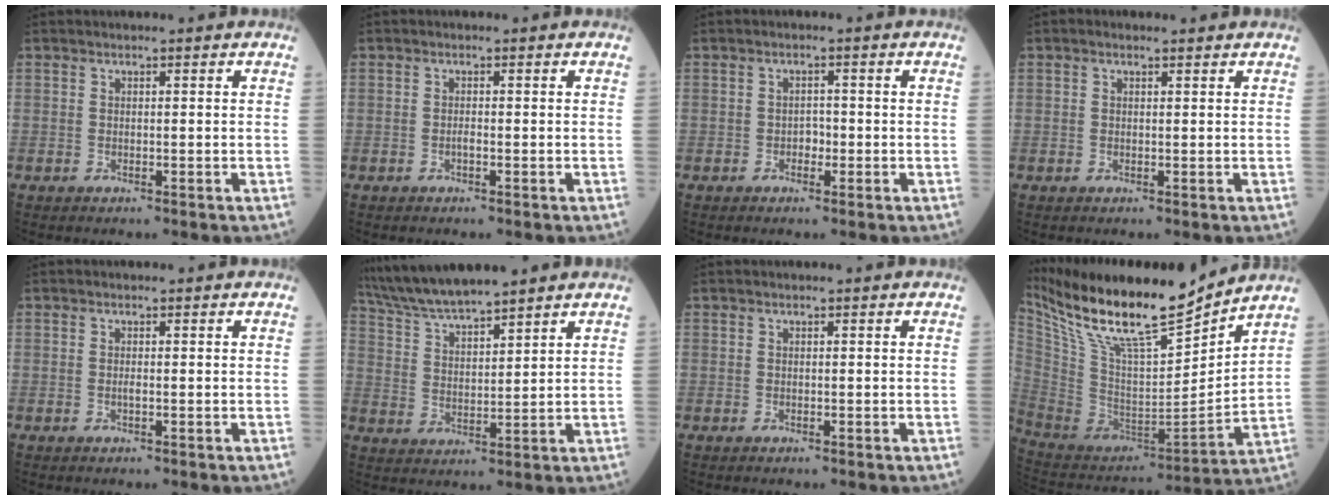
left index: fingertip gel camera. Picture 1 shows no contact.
{"total": 0.9, "force": [-0.7, 0.1, 0.5], "torque": [-0.012, -0.004, -0.013]}
{"total": 1.7, "force": [-1.0, 1.0, 0.9], "torque": [-0.009, 0.001, -0.019]}
{"total": 0.7, "force": [0.2, 0.4, 0.5], "torque": [-0.017, 0.000, -0.001]}
{"total": 0.7, "force": [-0.5, 0.0, 0.5], "torque": [-0.012, -0.005, -0.010]}
{"total": 9.7, "force": [8.7, 0.3, 4.3], "torque": [-0.089, 0.018, 0.169]}
{"total": 0.0}
{"total": 21.3, "force": [17.2, 2.3, 12.3], "torque": [-0.228, -0.013, 0.318]}